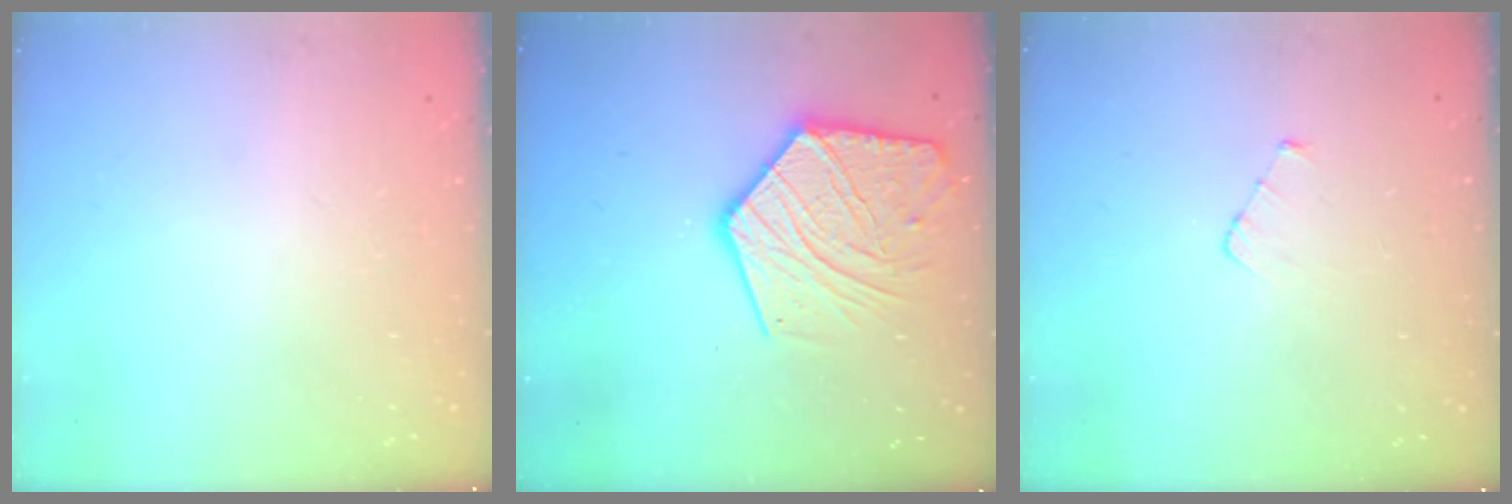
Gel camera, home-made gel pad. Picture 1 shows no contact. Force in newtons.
{"total": 17.3, "press": 17.2, "slide": 1.7}
{"total": 3.5, "press": 3.5, "slide": 0.3}